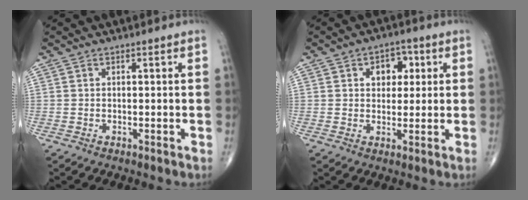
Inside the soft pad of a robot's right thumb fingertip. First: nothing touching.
{"total": 6.0, "force": [1.9, 4.3, 3.8], "torque": [-0.018, -0.003, 0.022]}